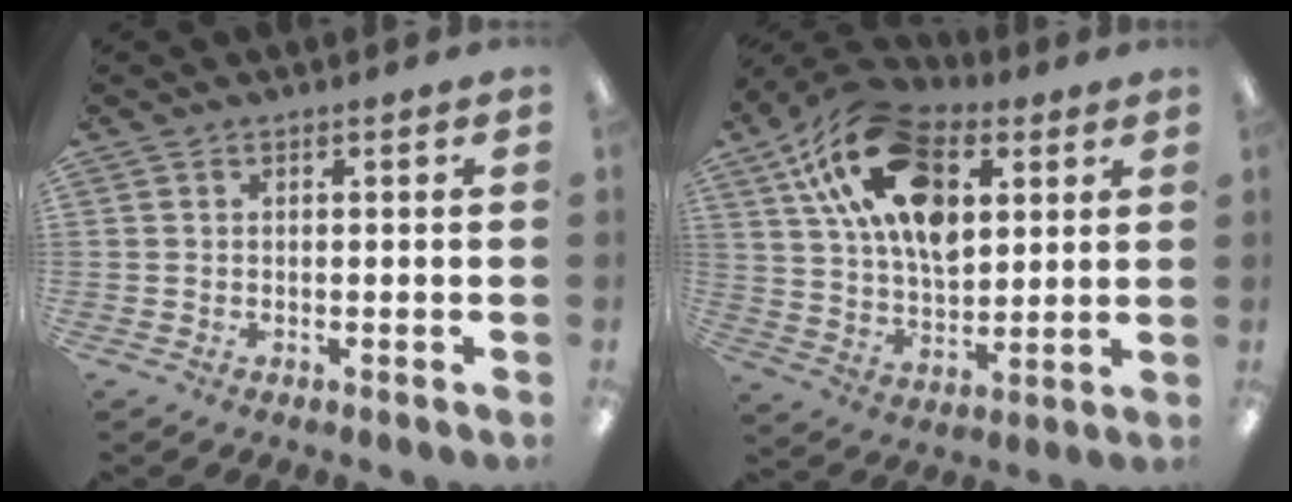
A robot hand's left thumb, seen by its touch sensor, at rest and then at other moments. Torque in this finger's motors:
{"motor_torque": [1.89, 2.81, 1.41, -1.36, 0.27]}